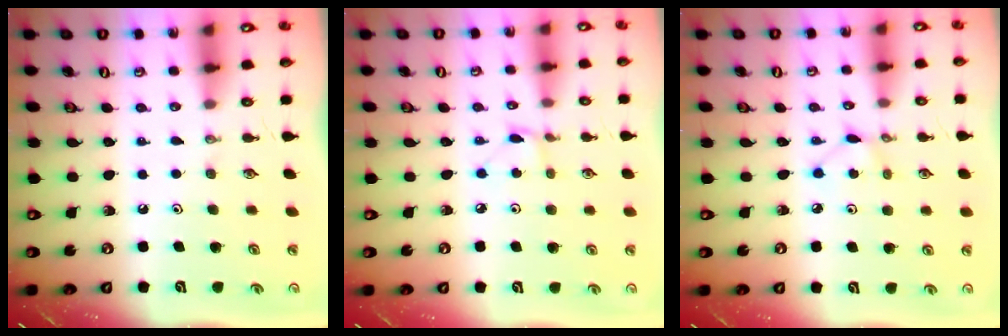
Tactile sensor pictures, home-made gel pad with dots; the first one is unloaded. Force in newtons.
{"total": 2.2, "press": 2.2, "slide": 0.3}
{"total": 2.9, "press": 2.9, "slide": 0.3}